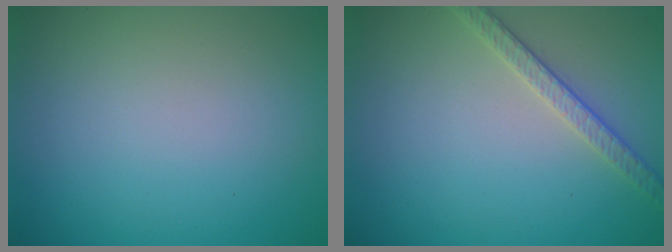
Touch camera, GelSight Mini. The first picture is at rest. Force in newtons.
{"total": 2.6, "press": 2.5, "slide": 0.8}